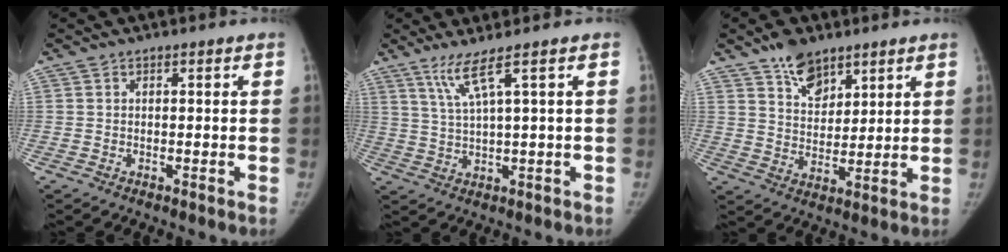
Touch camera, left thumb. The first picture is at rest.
{"total": 4.6, "force": [2.8, -0.9, 3.6], "torque": [-0.086, -0.018, 0.070]}
{"total": 8.1, "force": [5.8, 4.6, 3.3], "torque": [-0.025, -0.041, 0.106]}